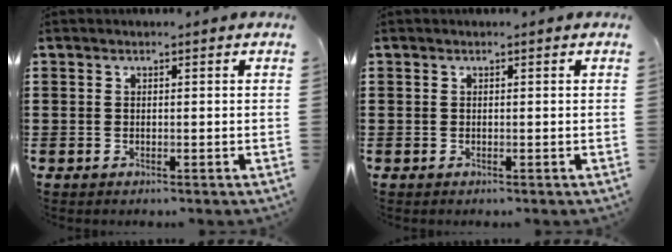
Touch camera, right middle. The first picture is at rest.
{"total": 0.0}